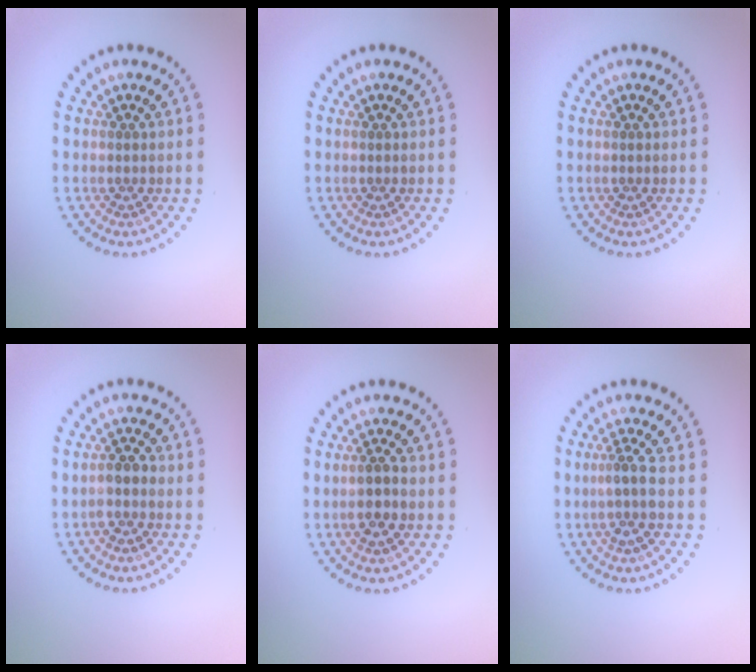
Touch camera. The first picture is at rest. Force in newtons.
{"total": 0.0}
{"total": 0.0}
{"total": 1.9, "press": 1.7, "slide": 0.9}
{"total": 1.9, "press": 1.7, "slide": 0.7}
{"total": 2.3, "press": 1.6, "slide": 1.6}